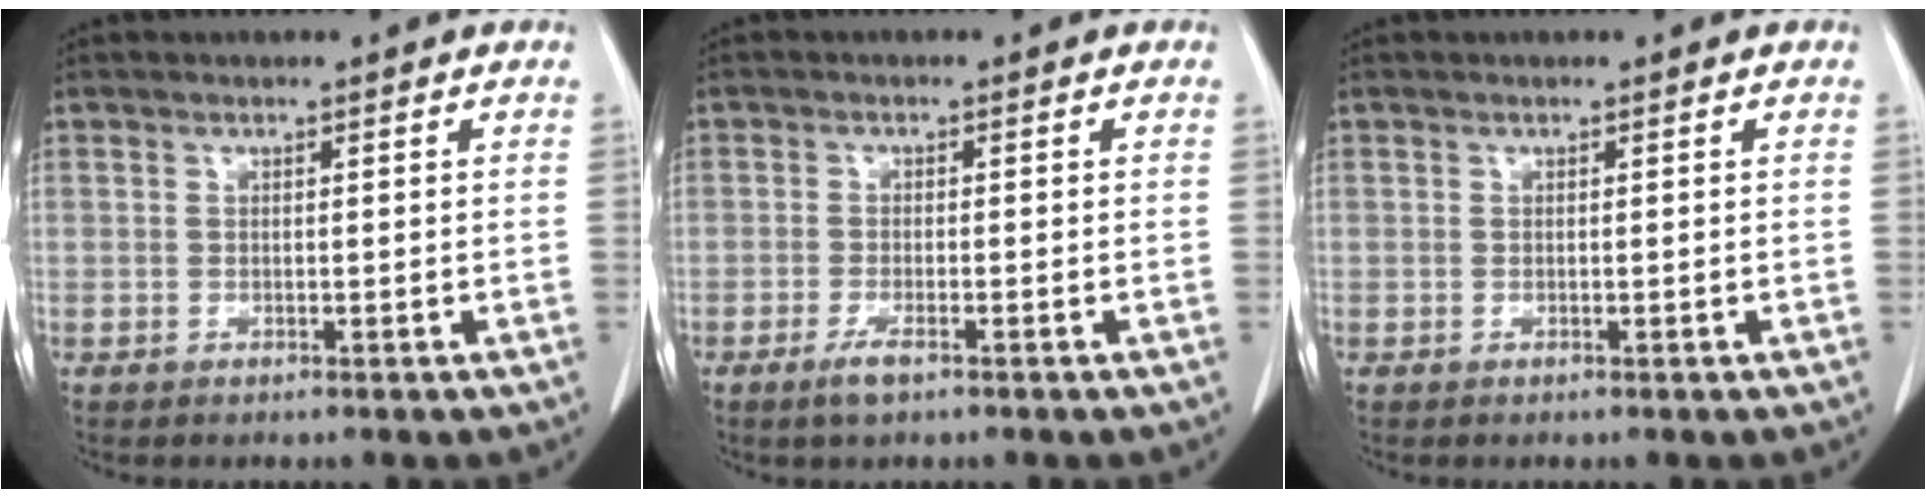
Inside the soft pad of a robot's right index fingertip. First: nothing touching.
{"total": 2.4, "force": [-1.5, 0.5, 1.8], "torque": [-0.036, -0.002, -0.028]}
{"total": 0.0}